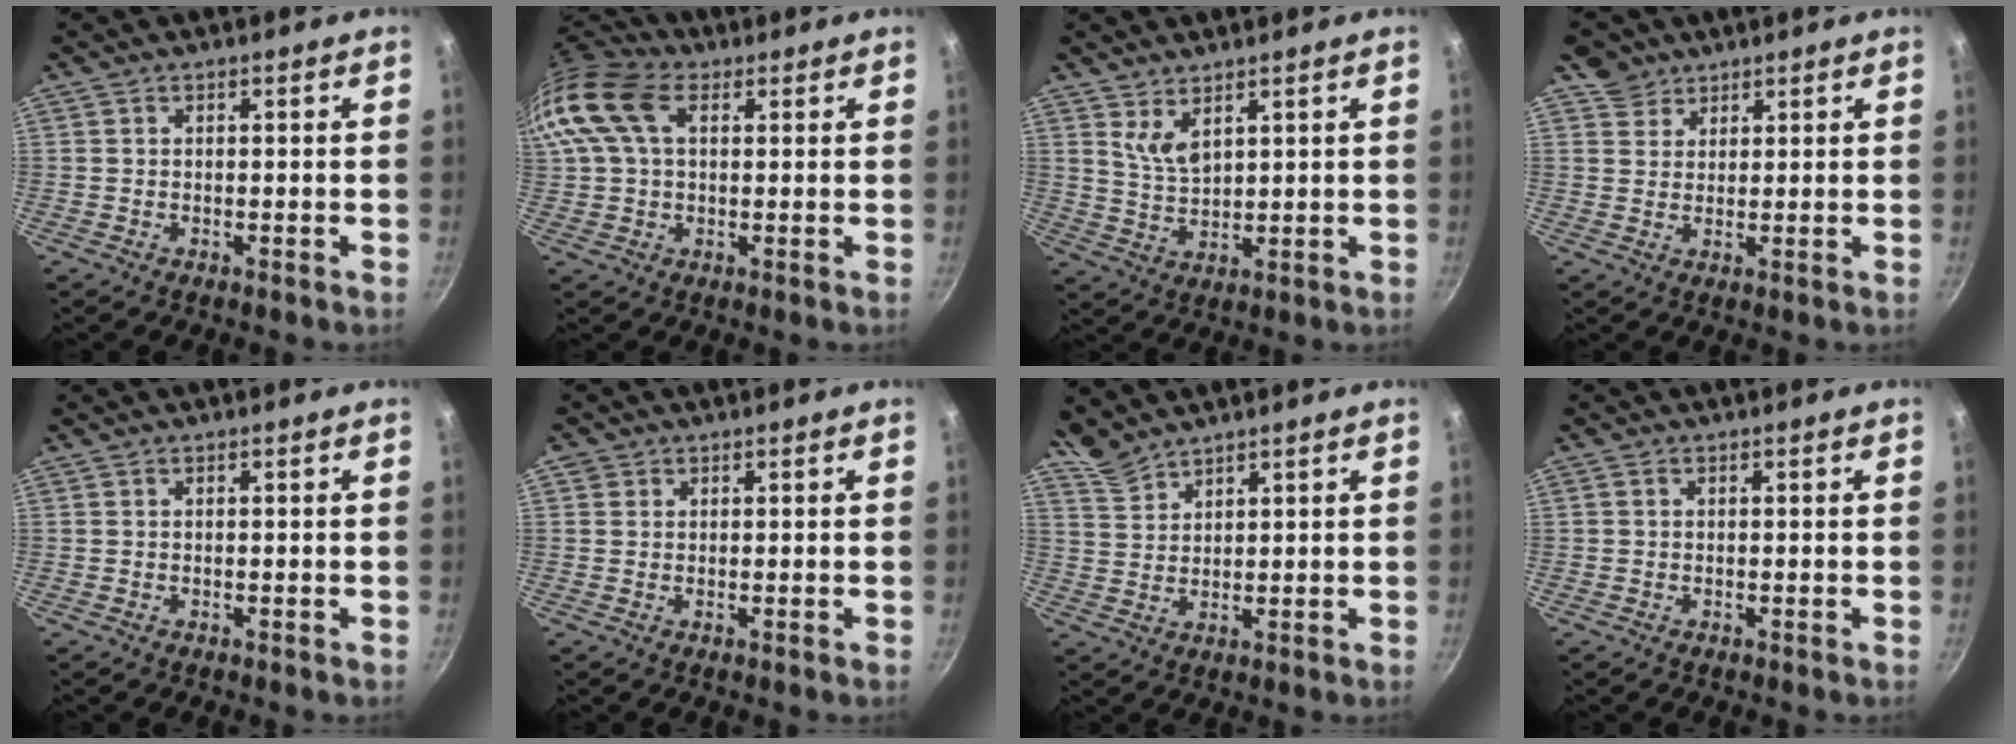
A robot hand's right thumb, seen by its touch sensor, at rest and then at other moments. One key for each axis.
{"total": 14.4, "fx": 4.1, "fy": 9.2, "fz": 10.2, "tx": -0.205, "ty": 0.028, "tz": 0.062}
{"total": 4.7, "fx": 2.8, "fy": 2.1, "fz": 3.1, "tx": -0.054, "ty": -0.028, "tz": 0.060}
{"total": 4.0, "fx": 2.7, "fy": 2.9, "fz": 0.0, "tx": 0.029, "ty": -0.004, "tz": 0.043}
{"total": 0.0}
{"total": 1.3, "fx": 0.4, "fy": 1.2, "fz": 0.2, "tx": 0.005, "ty": 0.002, "tz": 0.003}
{"total": 4.3, "fx": 4.1, "fy": 1.1, "fz": 0.7, "tx": -0.017, "ty": -0.008, "tz": 0.093}
{"total": 0.5, "fx": 0.0, "fy": 0.4, "fz": 0.3, "tx": -0.006, "ty": 0.004, "tz": 0.000}